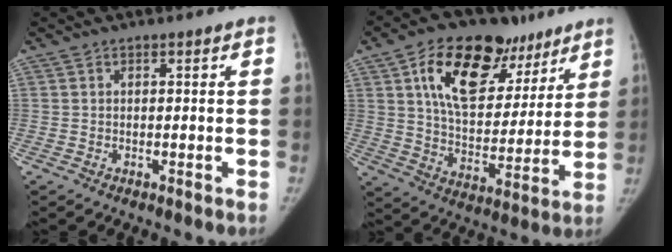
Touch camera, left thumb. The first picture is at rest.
{"total": 22.5, "force": [11.5, 12.8, 14.4], "torque": [-0.183, -0.023, 0.189]}